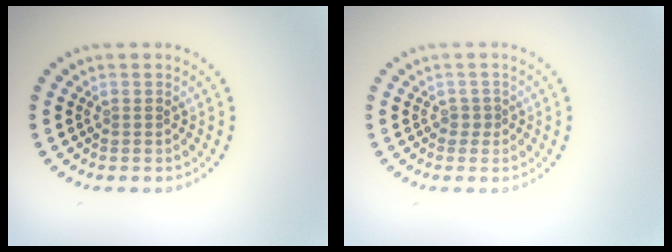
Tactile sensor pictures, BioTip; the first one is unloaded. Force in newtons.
{"total": 0.6, "press": 0.2, "slide": 0.6}